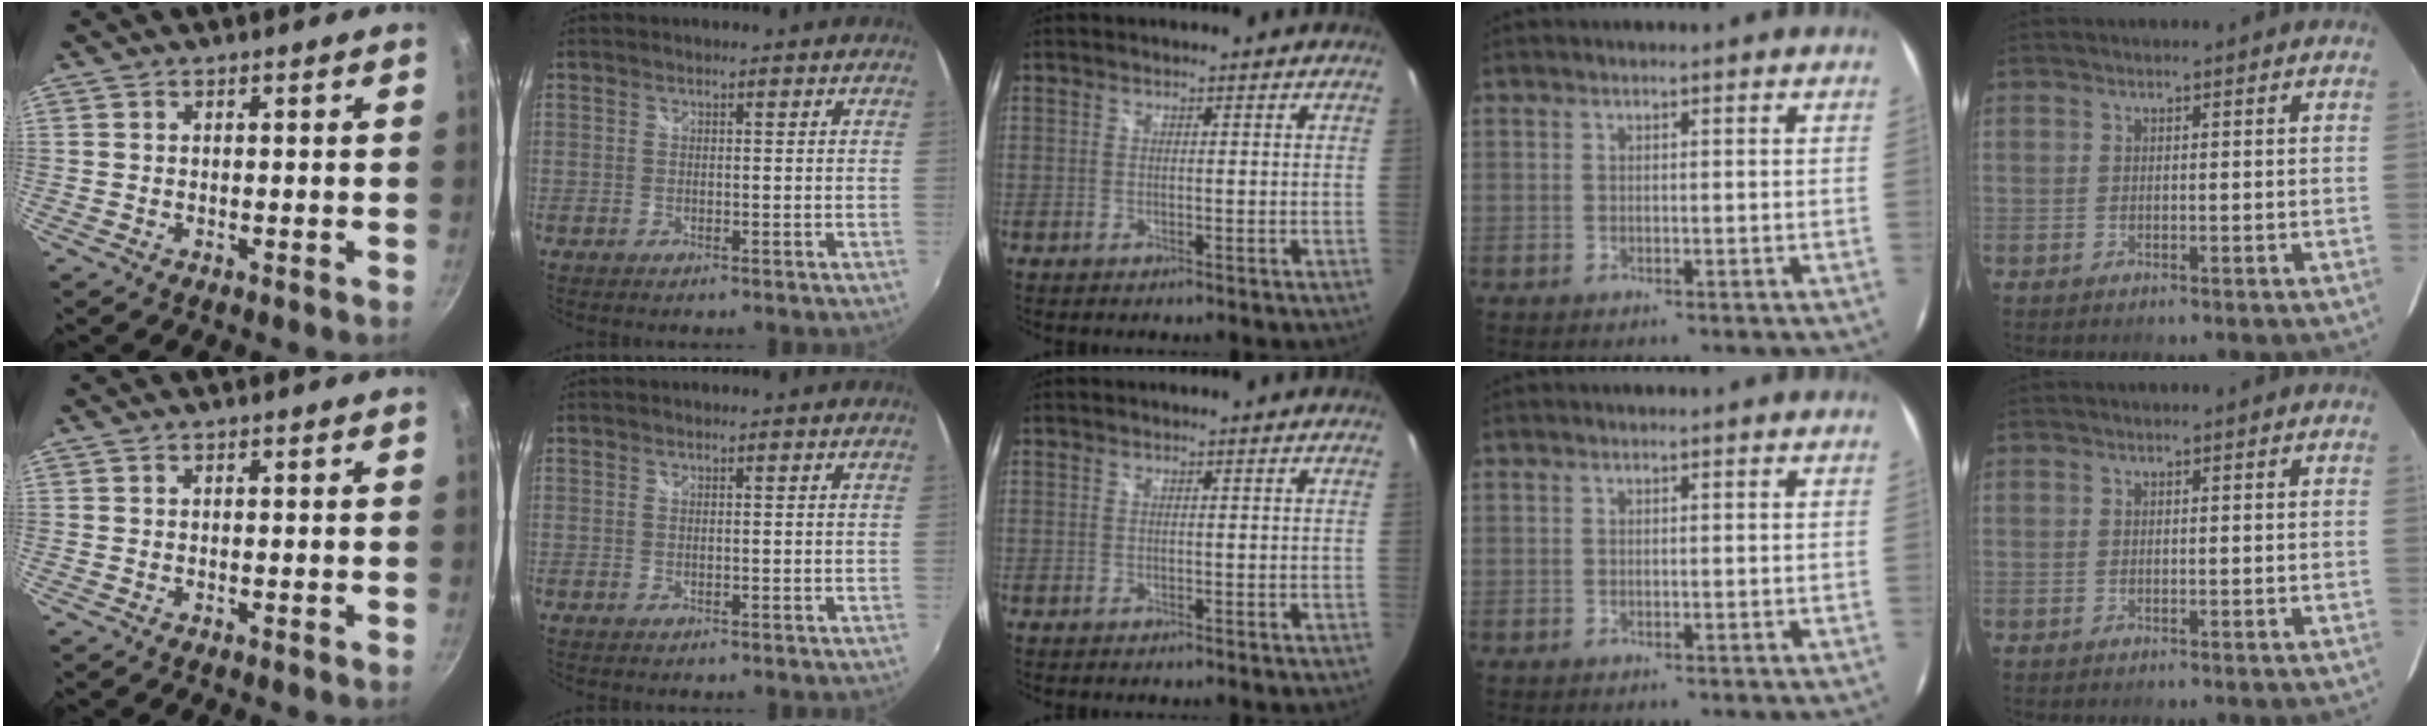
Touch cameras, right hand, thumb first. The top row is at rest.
{}